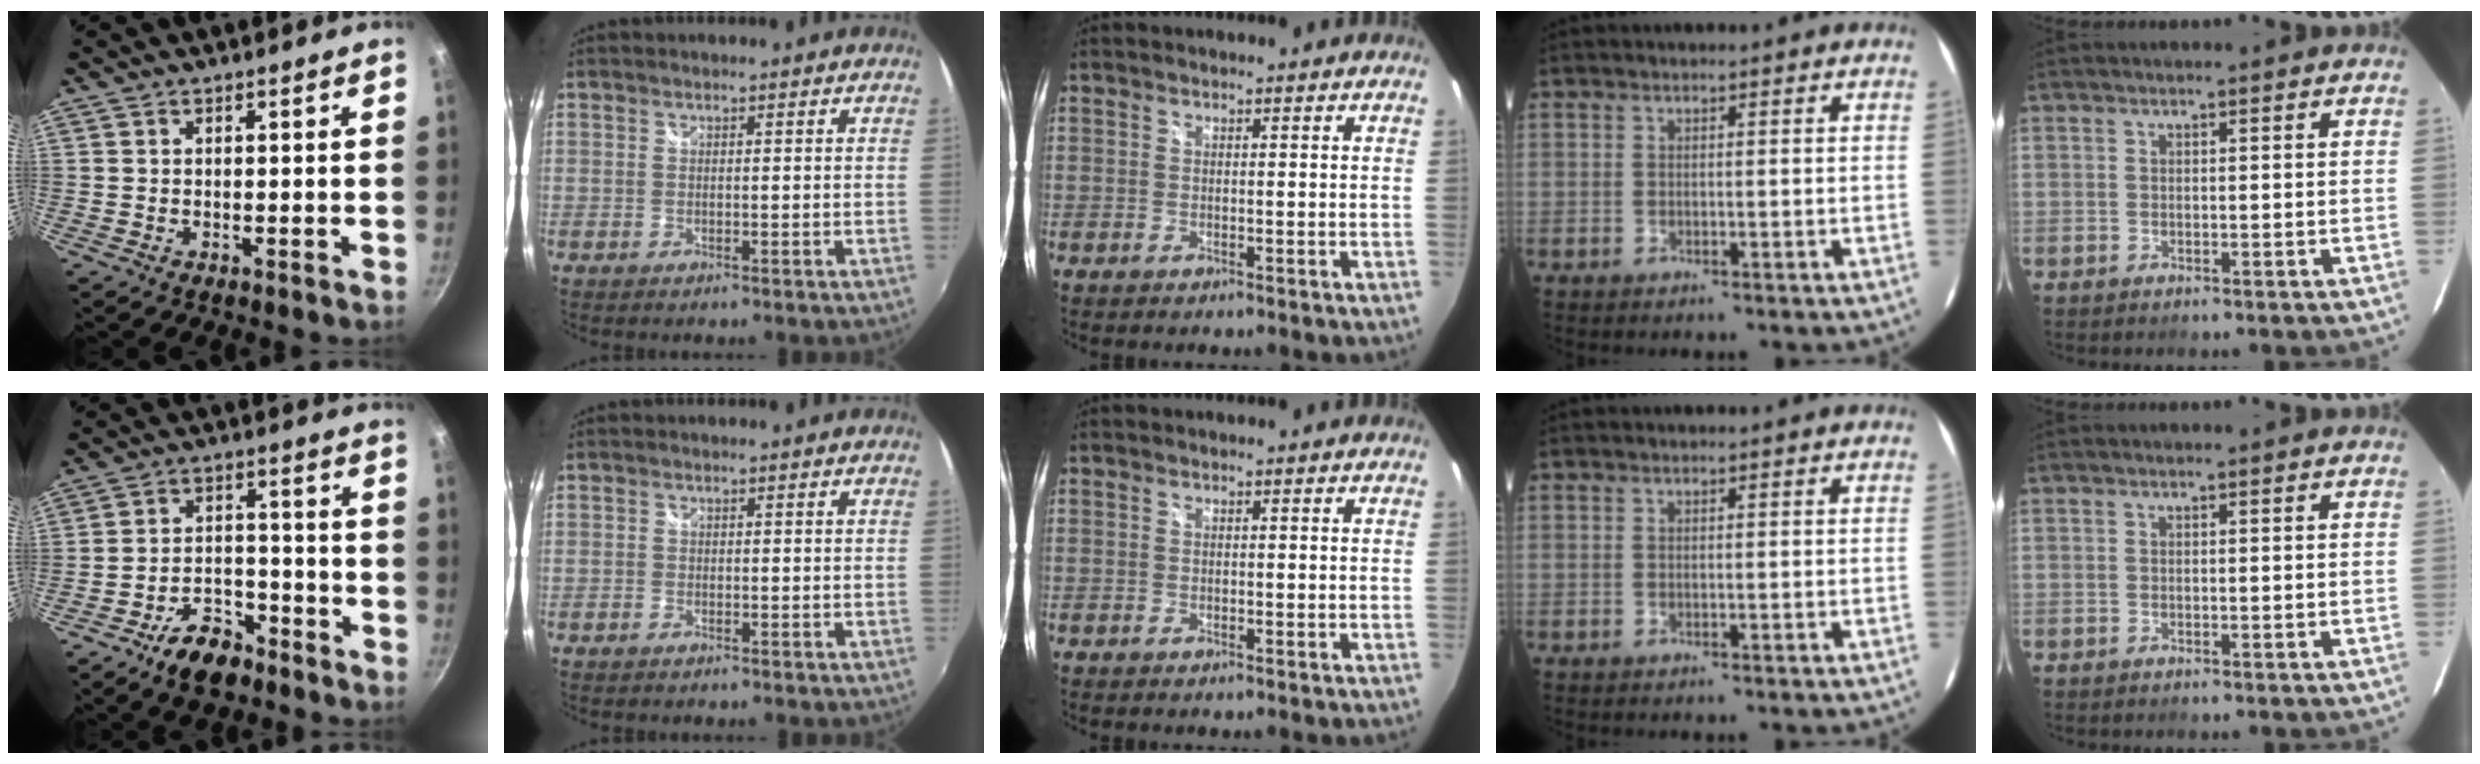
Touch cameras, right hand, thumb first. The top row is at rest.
{"thumb": {"total": 9.5, "force": [-6.6, 5.0, 4.7], "torque": [-0.058, 0.051, -0.108]}, "index": {"total": 0.9, "force": [-0.7, 0.5, 0.1], "torque": [-0.006, -0.001, -0.015]}}